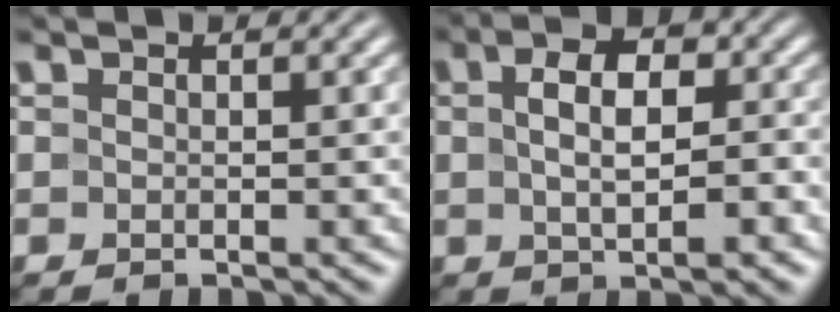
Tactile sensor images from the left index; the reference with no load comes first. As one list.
[{"total": 5.8, "force": [0.3, 3.0, 5.0], "torque": [-0.060, 0.015, -0.003]}]